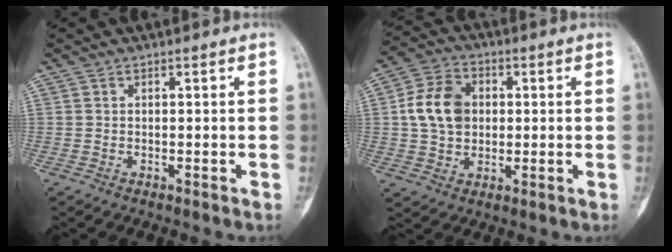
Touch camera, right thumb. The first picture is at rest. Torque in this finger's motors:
{"motor_torque": [1.58, 1.58, 0.29, -0.13, 0.12]}